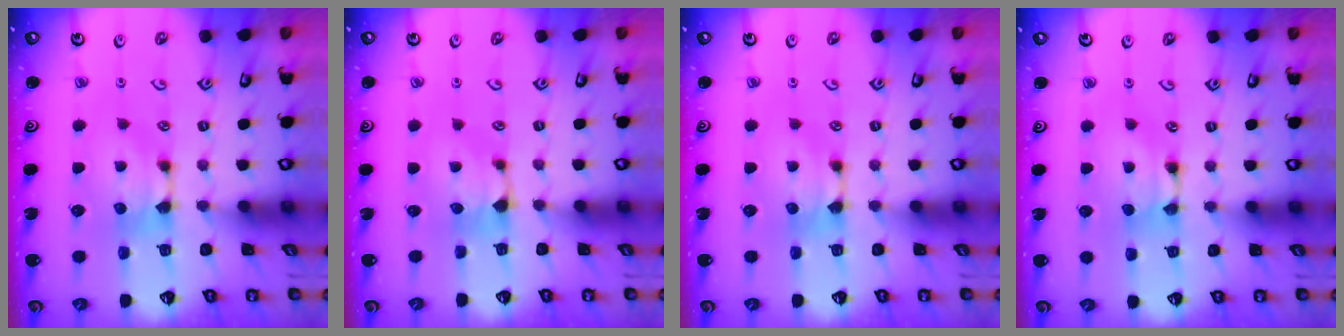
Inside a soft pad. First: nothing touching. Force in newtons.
{"total": 0.9, "press": 0.2, "slide": 0.9}
{"total": 0.0}
{"total": 1.6, "press": 1.6, "slide": 0.1}